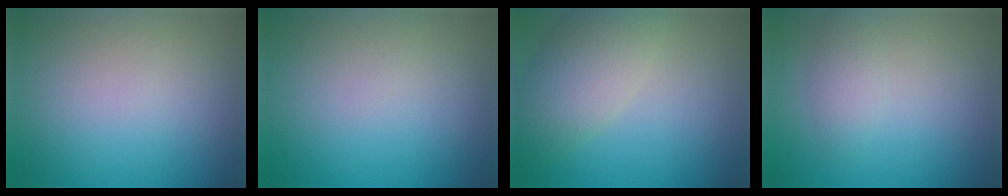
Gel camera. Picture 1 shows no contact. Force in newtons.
{"total": 0.0}
{"total": 5.2, "press": 5.2, "slide": 0.3}
{"total": 1.6, "press": 1.6, "slide": 0.1}